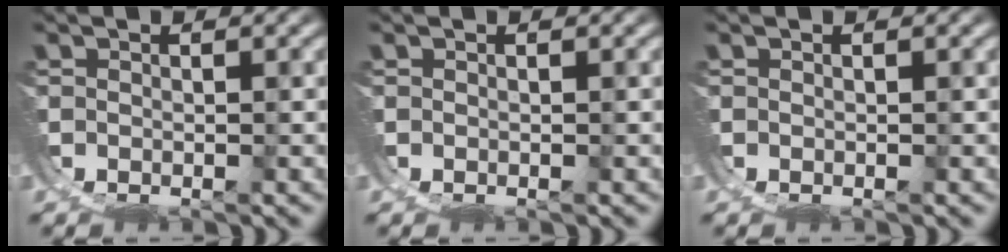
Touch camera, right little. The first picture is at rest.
{"total": 0.0}
{"total": 0.0}